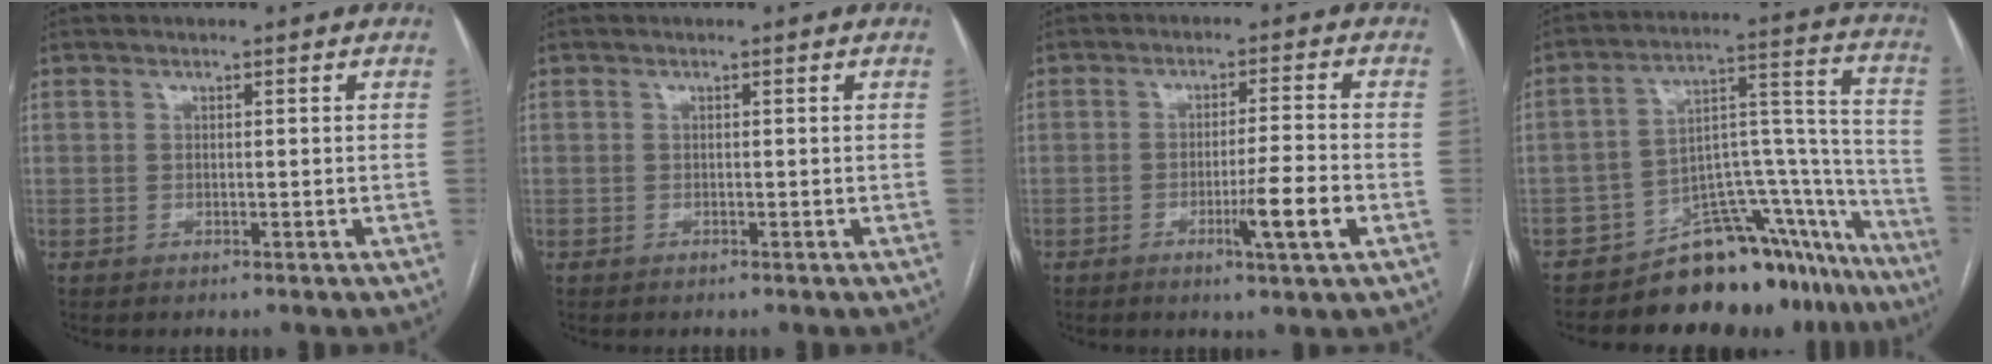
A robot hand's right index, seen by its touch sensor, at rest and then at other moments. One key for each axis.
{"total": 0.0}
{"total": 6.6, "fx": -2.4, "fy": -0.5, "fz": 6.1, "tx": -0.096, "ty": -0.009, "tz": -0.038}
{"total": 18.8, "fx": -16.4, "fy": 6.8, "fz": 6.3, "tx": -0.026, "ty": 0.080, "tz": -0.231}